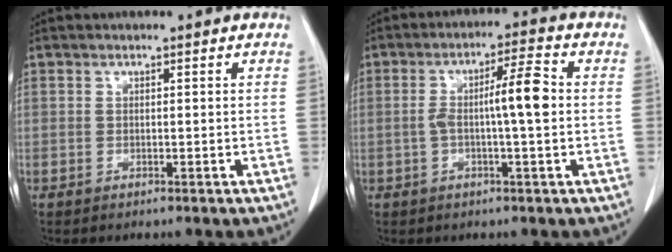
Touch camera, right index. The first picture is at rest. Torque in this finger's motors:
{"motor_torque": [0.32, 0.05, 0.22, 0.07]}